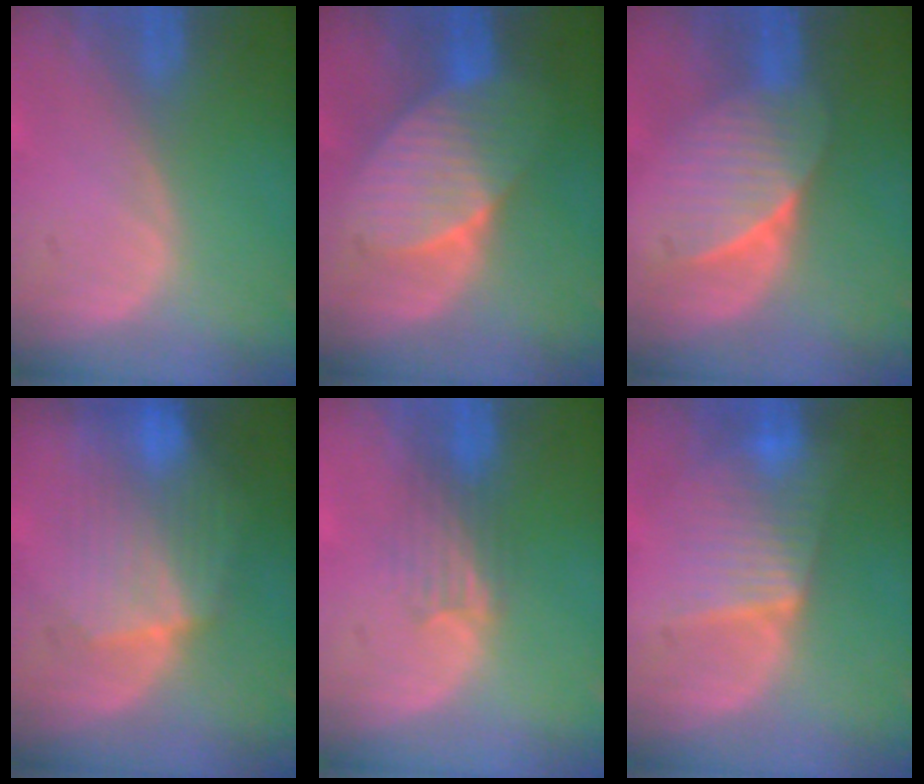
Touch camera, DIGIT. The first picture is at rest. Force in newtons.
{"total": 7.3, "press": 7.3, "slide": 1.0}
{"total": 7.7, "press": 6.8, "slide": 3.5}
{"total": 8.0, "press": 7.9, "slide": 1.0}
{"total": 3.3, "press": 3.2, "slide": 0.8}
{"total": 6.4, "press": 6.3, "slide": 1.0}